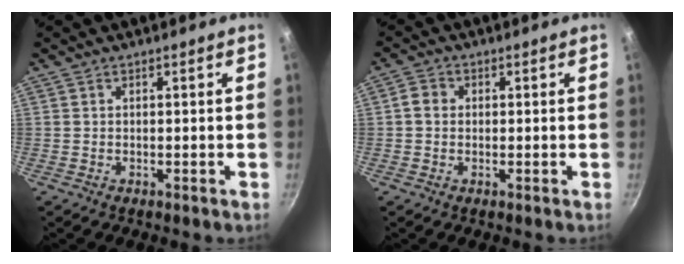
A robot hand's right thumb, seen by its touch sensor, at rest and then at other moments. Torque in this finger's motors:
{"motor_torque": [0.72, 0.68, 0.41, -0.32, 0.11]}